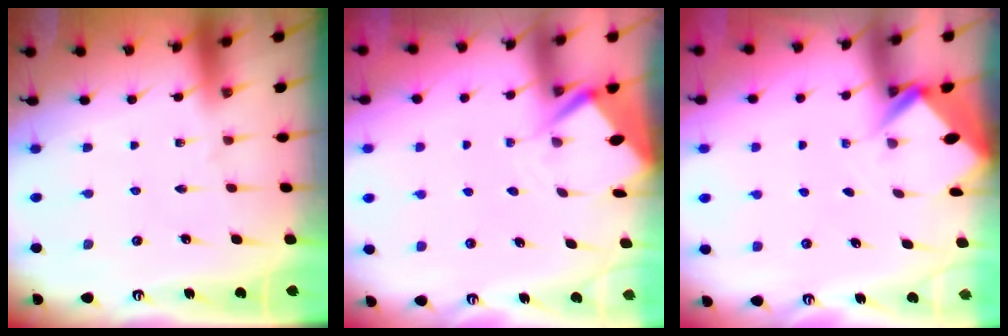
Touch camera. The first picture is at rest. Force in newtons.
{"total": 3.4, "press": 3.4, "slide": 0.3}
{"total": 3.0, "press": 2.9, "slide": 0.4}